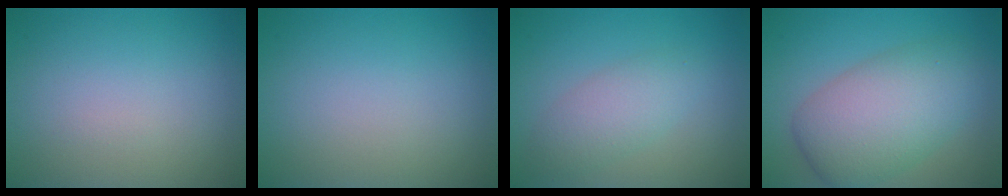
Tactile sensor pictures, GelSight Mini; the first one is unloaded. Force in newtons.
{"total": 0.0}
{"total": 2.9, "press": 2.9, "slide": 0.1}
{"total": 7.5, "press": 7.5, "slide": 0.2}